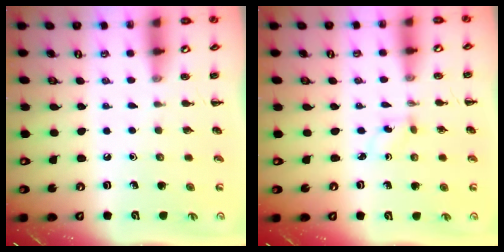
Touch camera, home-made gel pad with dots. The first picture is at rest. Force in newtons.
{"total": 0.9, "press": 0.7, "slide": 0.5}